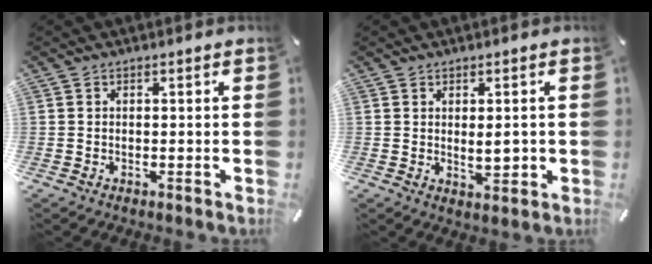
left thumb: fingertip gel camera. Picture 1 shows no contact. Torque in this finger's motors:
{"motor_torque": [0.02, -0.01, 0.04, -0.03, 0.00]}